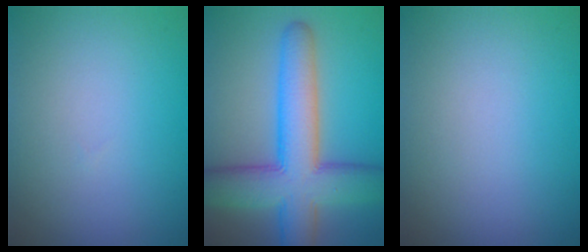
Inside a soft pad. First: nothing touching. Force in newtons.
{"total": 10.3, "press": 10.3, "slide": 0.3}
{"total": 0.0}